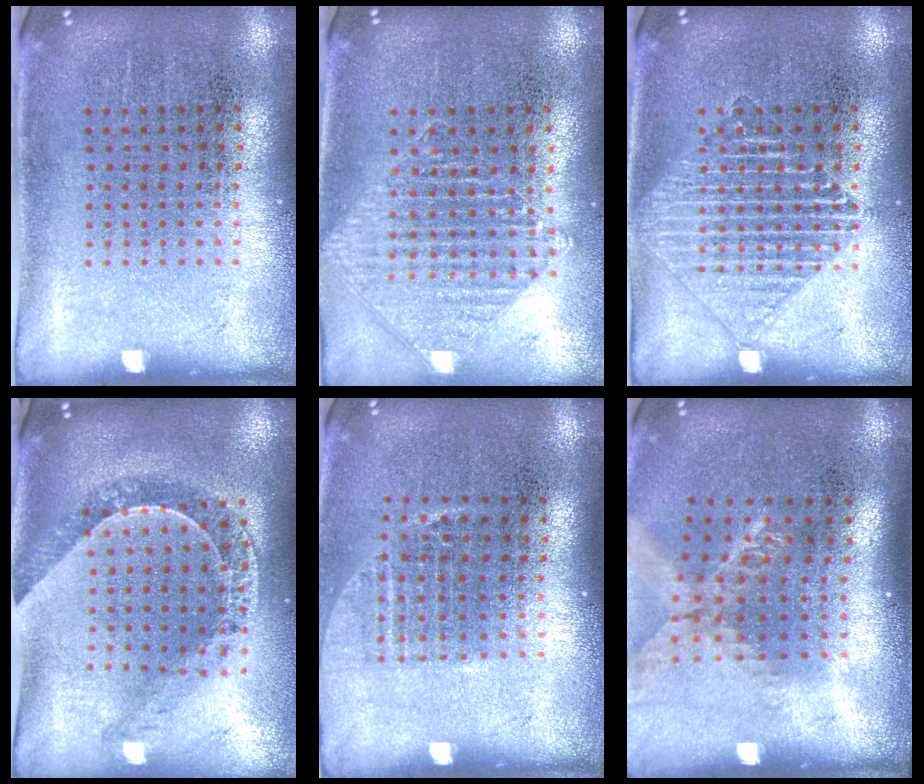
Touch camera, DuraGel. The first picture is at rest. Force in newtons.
{"total": 1.0, "press": 1.0, "slide": 0.1}
{"total": 2.6, "press": 2.6, "slide": 0.5}
{"total": 1.1, "press": 1.1, "slide": 0.1}
{"total": 1.0, "press": 0.9, "slide": 0.5}
{"total": 1.7, "press": 1.3, "slide": 1.0}